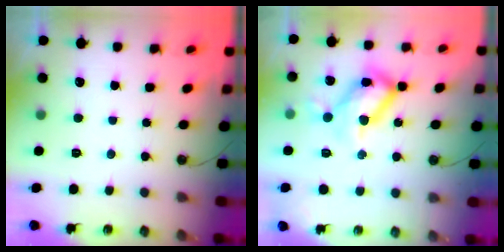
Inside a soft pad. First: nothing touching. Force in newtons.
{"total": 19.9, "press": 19.9, "slide": 1.7}